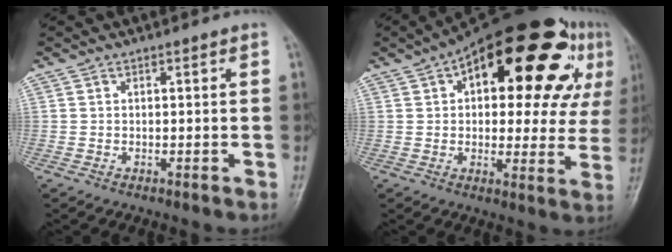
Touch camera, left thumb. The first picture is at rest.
{"total": 28.1, "force": [11.0, 13.2, 22.2], "torque": [-0.274, 0.025, 0.151]}